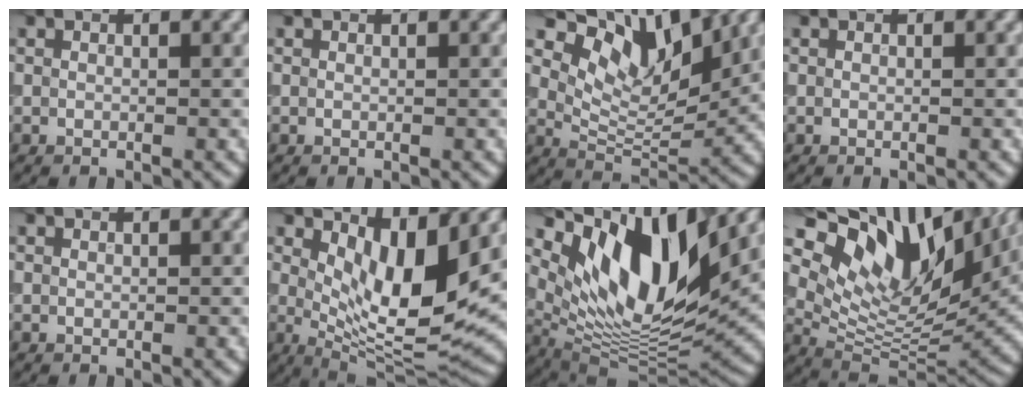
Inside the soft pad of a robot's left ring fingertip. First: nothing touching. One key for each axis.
{"total": 0.0}
{"total": 8.8, "fx": 4.9, "fy": 4.2, "fz": 6.0, "tx": -0.096, "ty": -0.003, "tz": 0.088}
{"total": 0.0}
{"total": 0.0}
{"total": 9.9, "fx": 2.6, "fy": 3.6, "fz": 8.9, "tx": -0.142, "ty": -0.023, "tz": 0.049}
{"total": 13.0, "fx": 6.7, "fy": 4.9, "fz": 10.1, "tx": -0.175, "ty": -0.008, "tz": 0.129}
{"total": 15.2, "fx": 8.3, "fy": 7.2, "fz": 10.6, "tx": -0.204, "ty": 0.022, "tz": 0.157}